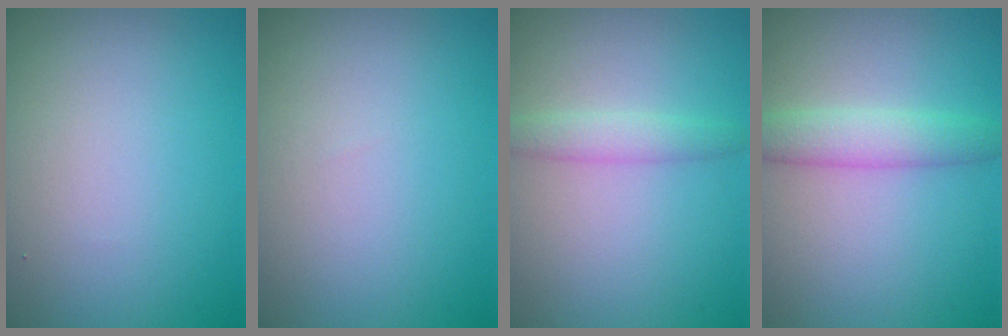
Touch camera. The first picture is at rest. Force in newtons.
{"total": 0.0}
{"total": 1.8, "press": 1.8, "slide": 0.1}
{"total": 3.0, "press": 3.0, "slide": 0.1}